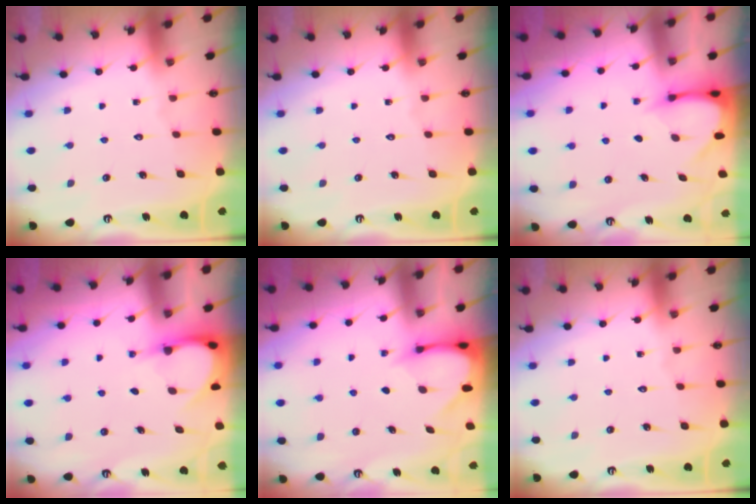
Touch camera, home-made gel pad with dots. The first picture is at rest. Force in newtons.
{"total": 0.0}
{"total": 3.8, "press": 3.8, "slide": 0.2}
{"total": 3.8, "press": 3.8, "slide": 0.3}
{"total": 3.3, "press": 3.3, "slide": 0.3}
{"total": 0.0}